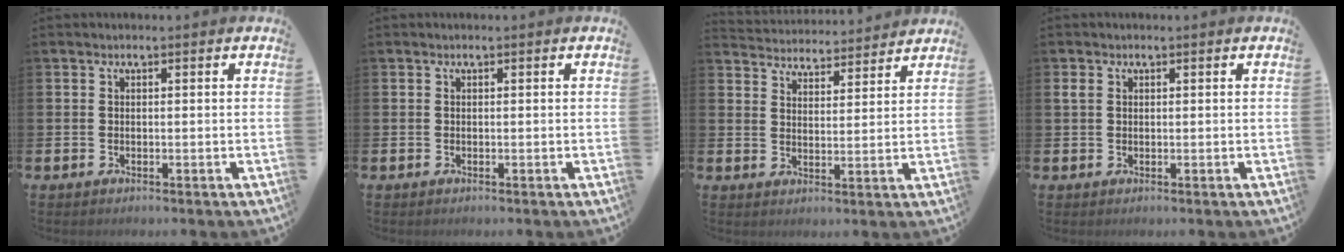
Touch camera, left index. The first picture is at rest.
{"total": 0.0}
{"total": 4.6, "force": [4.5, 0.5, -0.4], "torque": [-0.004, -0.039, 0.079]}
{"total": 1.7, "force": [1.0, 1.2, 0.7], "torque": [-0.001, 0.001, 0.015]}